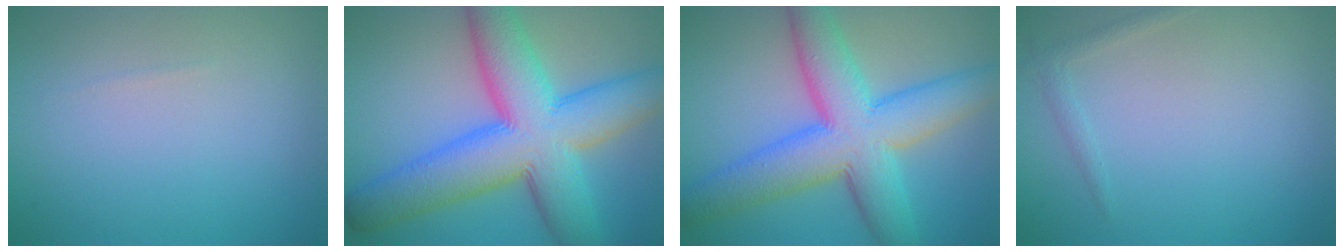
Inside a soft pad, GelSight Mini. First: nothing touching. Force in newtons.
{"total": 12.8, "press": 12.8, "slide": 0.4}
{"total": 10.2, "press": 10.2, "slide": 0.2}
{"total": 1.1, "press": 1.1, "slide": 0.0}